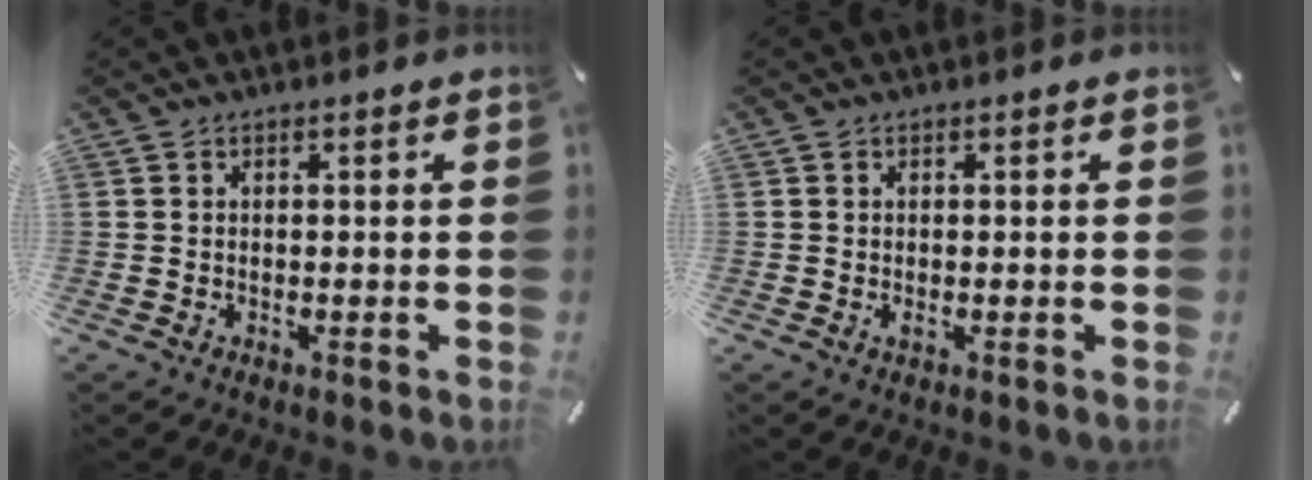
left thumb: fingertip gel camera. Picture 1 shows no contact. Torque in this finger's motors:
{"motor_torque": [0.00, 0.01, 0.01, -0.01, 0.00]}